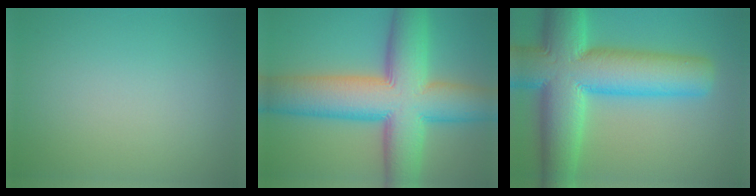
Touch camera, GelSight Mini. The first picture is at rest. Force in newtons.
{"total": 14.5, "press": 14.5, "slide": 0.4}
{"total": 14.3, "press": 14.3, "slide": 0.4}